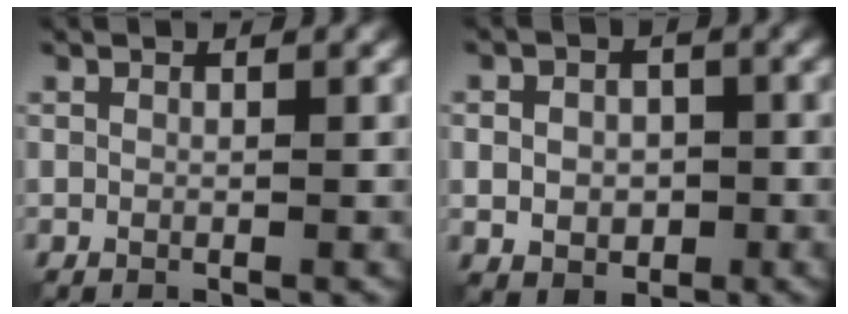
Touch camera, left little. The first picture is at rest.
{"total": 3.7, "force": [-0.4, 2.9, 2.2], "torque": [-0.039, -0.006, -0.006]}